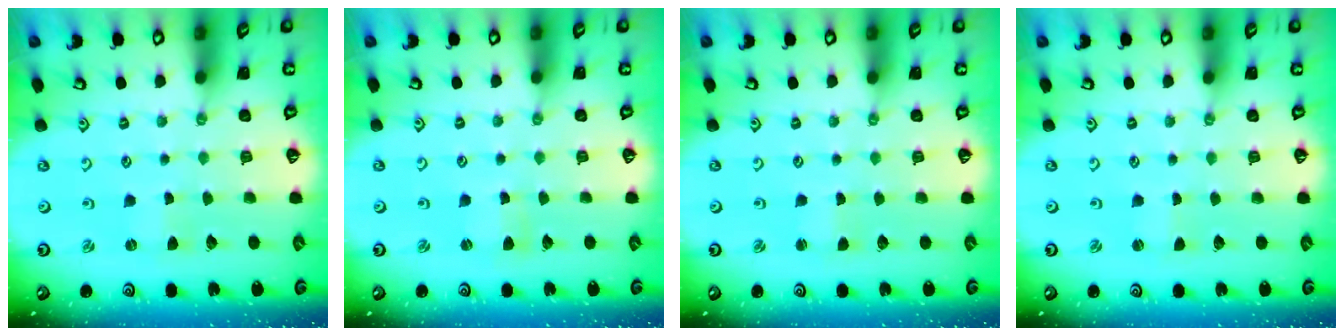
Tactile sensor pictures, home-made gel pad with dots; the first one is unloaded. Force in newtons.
{"total": 0.8, "press": 0.8, "slide": 0.1}
{"total": 1.4, "press": 1.4, "slide": 0.1}
{"total": 0.0}